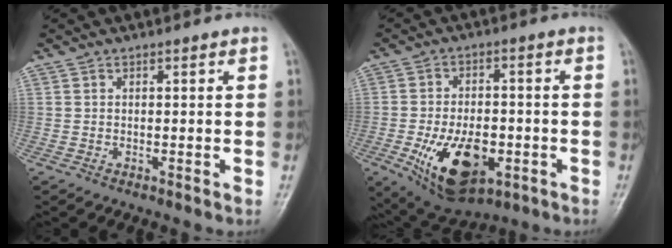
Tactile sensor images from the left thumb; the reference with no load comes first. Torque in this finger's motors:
{"motor_torque": [0.22, 1.95, 1.52, 0.52, 0.43]}